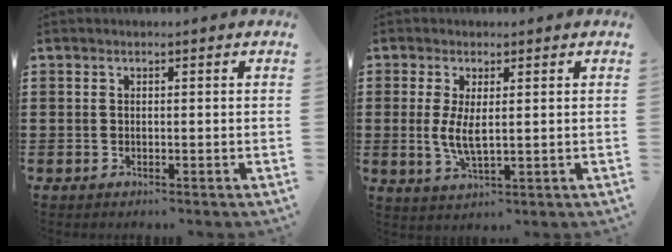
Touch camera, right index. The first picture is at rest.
{"total": 4.4, "force": [0.5, 1.6, 4.1], "torque": [-0.088, 0.001, 0.006]}